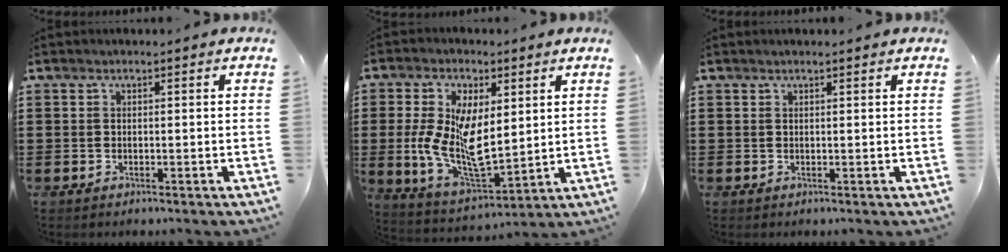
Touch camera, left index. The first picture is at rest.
{"total": 11.2, "force": [1.4, 5.5, 9.6], "torque": [-0.221, -0.014, 0.026]}
{"total": 0.8, "force": [0.5, 0.0, 0.5], "torque": [-0.011, 0.000, 0.010]}